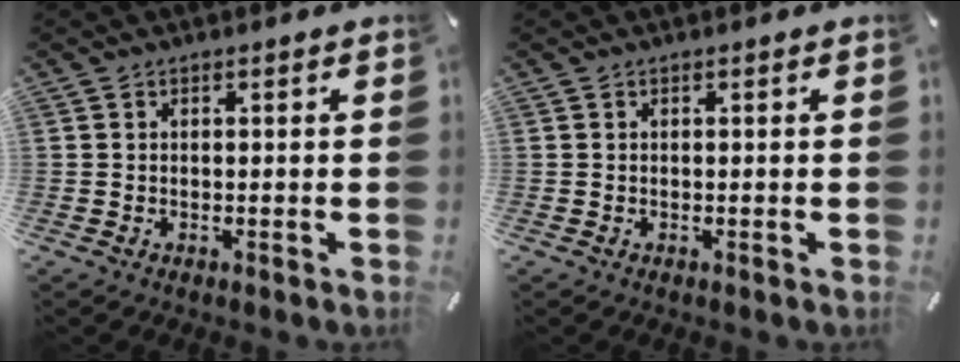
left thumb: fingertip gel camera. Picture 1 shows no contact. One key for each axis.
{"total": 0.0}